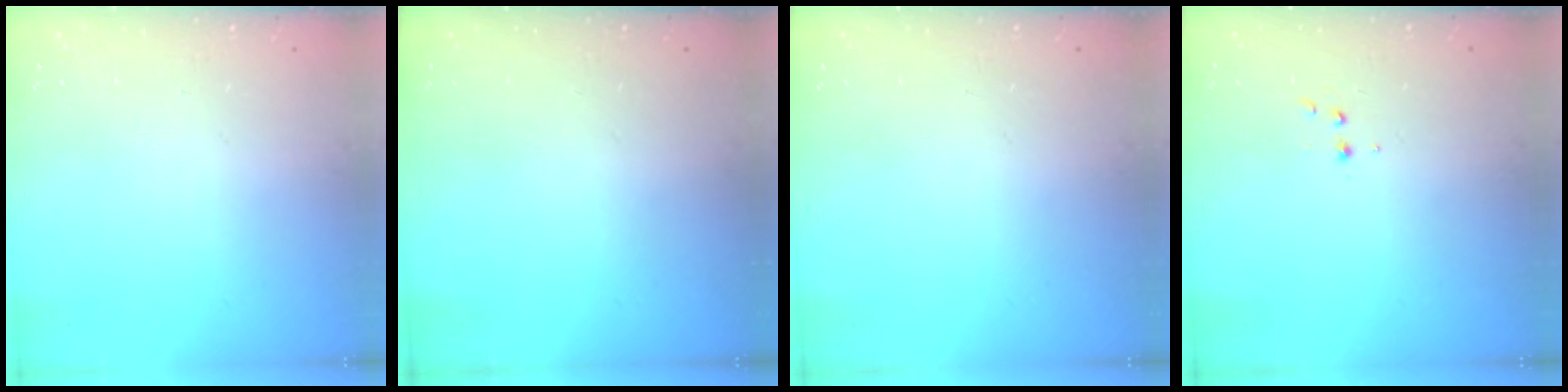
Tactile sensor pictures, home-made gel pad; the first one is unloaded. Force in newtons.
{"total": 0.0}
{"total": 0.0}
{"total": 3.2, "press": 3.1, "slide": 1.0}